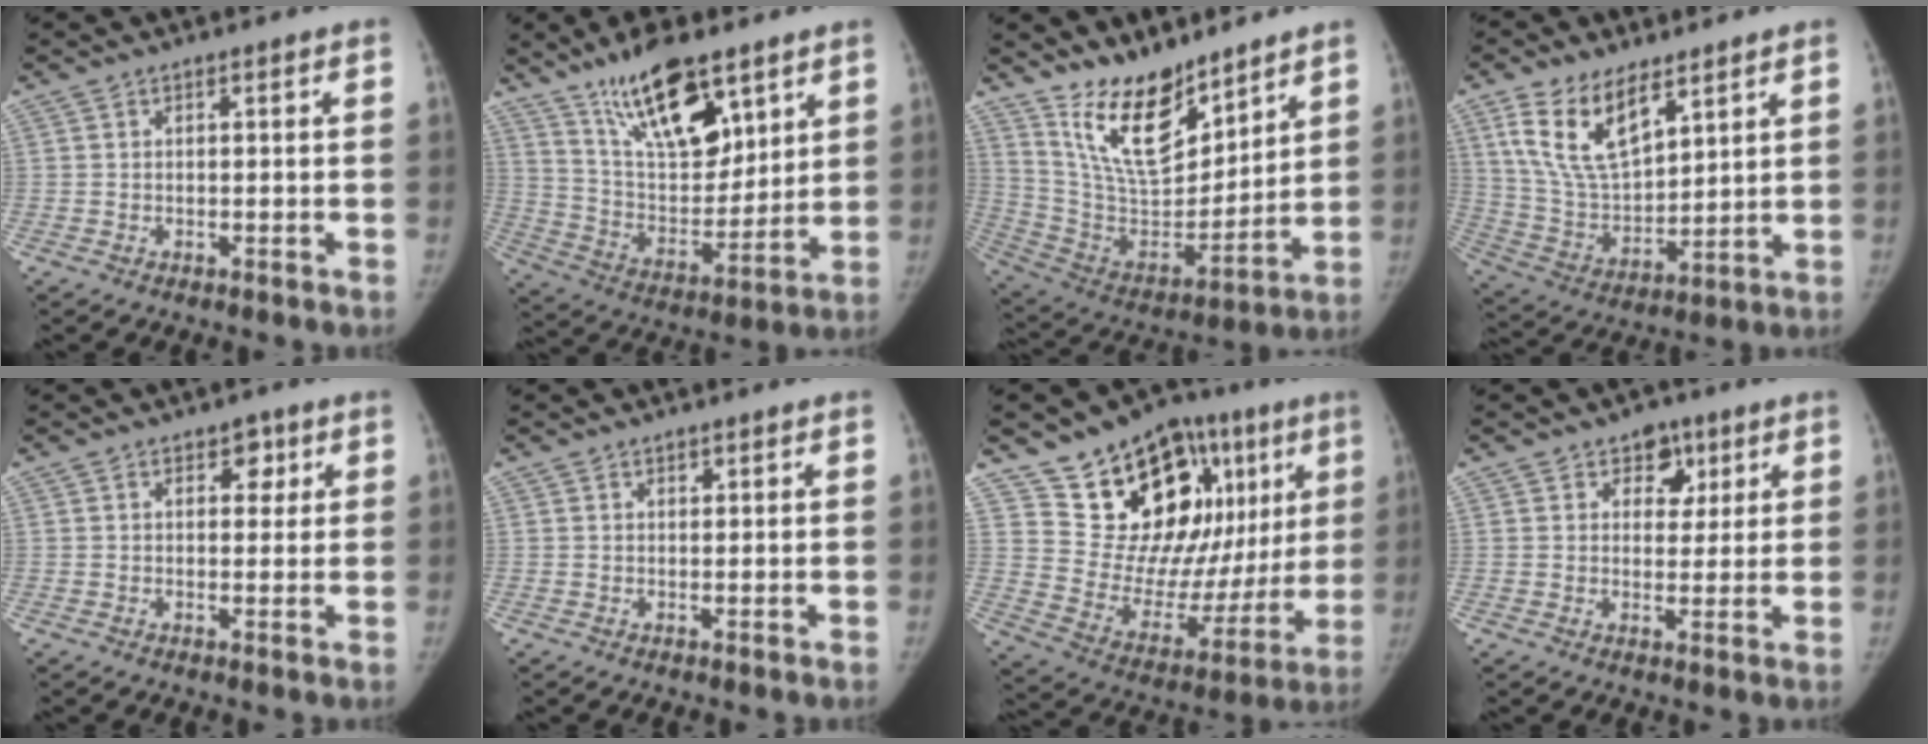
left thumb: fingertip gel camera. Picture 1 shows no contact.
{"total": 18.8, "force": [12.2, 7.8, 12.0], "torque": [-0.161, -0.069, 0.226]}
{"total": 17.0, "force": [12.6, 6.9, 9.1], "torque": [-0.114, -0.089, 0.246]}
{"total": 15.4, "force": [8.6, 7.5, 10.4], "torque": [-0.168, -0.036, 0.179]}
{"total": 3.6, "force": [1.6, 2.5, 2.1], "torque": [-0.001, -0.005, 0.019]}
{"total": 1.1, "force": [0.7, 0.7, 0.5], "torque": [-0.002, -0.004, 0.011]}
{"total": 26.9, "force": [12.2, 15.8, 17.9], "torque": [-0.195, -0.013, 0.208]}
{"total": 5.8, "force": [3.0, 4.3, 2.5], "torque": [0.002, -0.010, 0.039]}